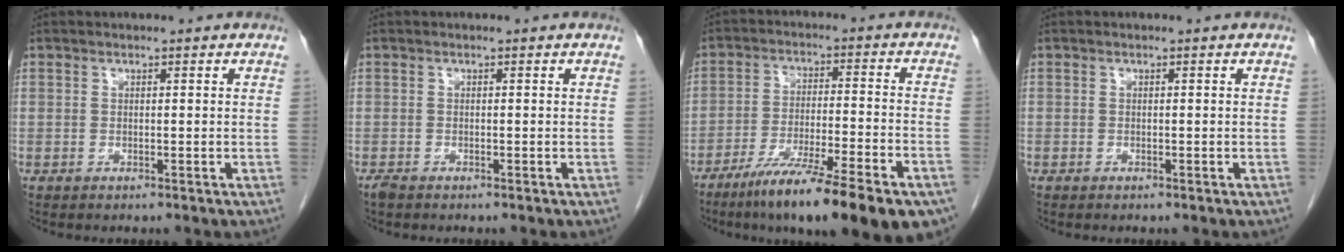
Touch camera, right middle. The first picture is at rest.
{"total": 1.0, "force": [-0.8, 0.3, 0.4], "torque": [-0.018, -0.004, -0.015]}
{"total": 20.4, "force": [-14.6, 2.2, 14.0], "torque": [-0.161, -0.020, -0.227]}
{"total": 0.0}